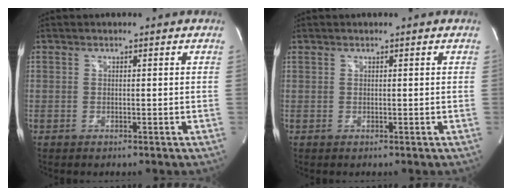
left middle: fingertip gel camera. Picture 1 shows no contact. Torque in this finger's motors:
{"motor_torque": [1.10, -1.04, 0.56, 0.12]}